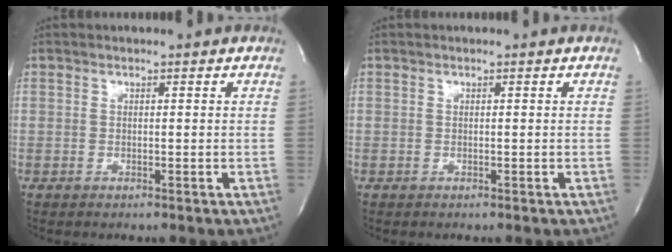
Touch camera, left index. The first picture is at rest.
{"total": 0.0}